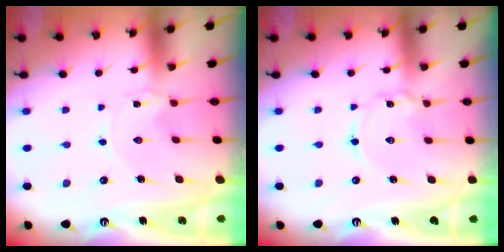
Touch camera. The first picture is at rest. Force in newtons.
{"total": 2.4, "press": 2.4, "slide": 0.1}